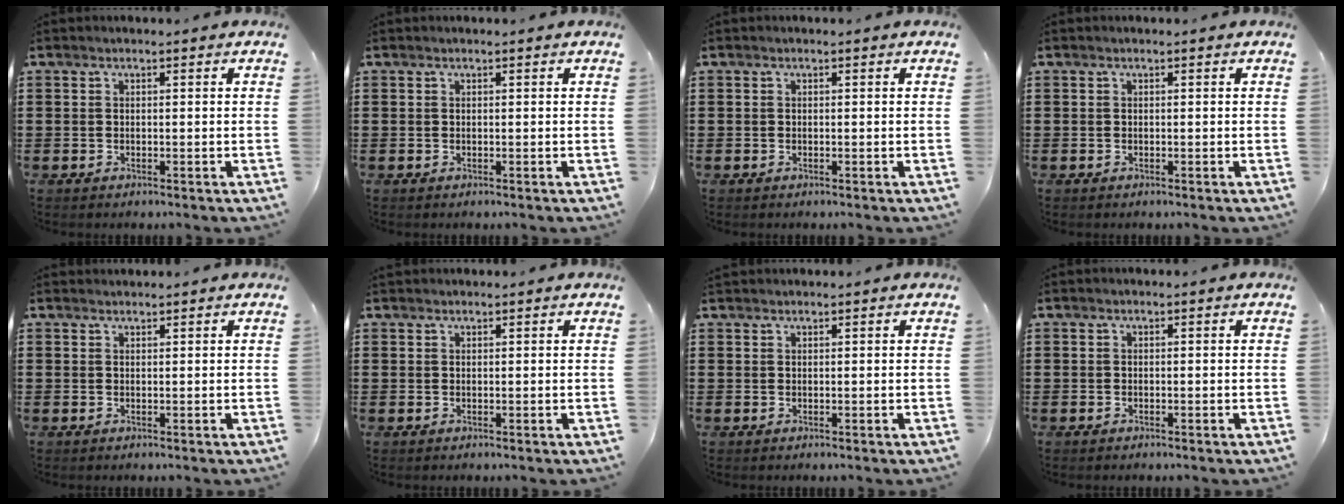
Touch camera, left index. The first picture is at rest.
{"total": 0.0}
{"total": 0.0}
{"total": 0.0}
{"total": 0.9, "force": [0.9, 0.0, 0.0], "torque": [-0.002, -0.001, 0.018]}
{"total": 0.7, "force": [0.6, 0.1, 0.2], "torque": [-0.005, -0.001, 0.014]}
{"total": 0.8, "force": [0.7, 0.0, 0.2], "torque": [-0.006, -0.001, 0.015]}
{"total": 0.0}